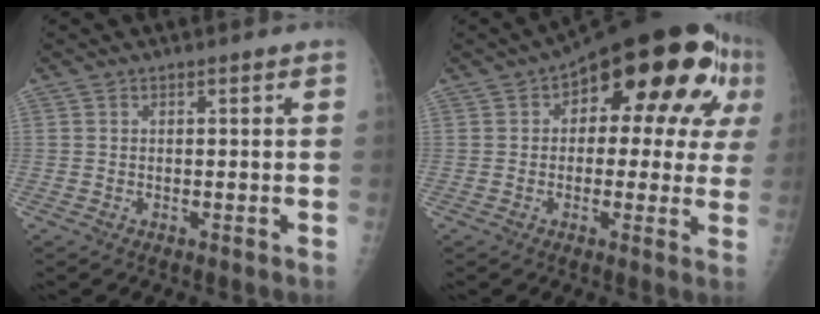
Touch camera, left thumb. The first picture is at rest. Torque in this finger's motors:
{"motor_torque": [0.01, 1.52, 0.18, -0.18, 0.16]}